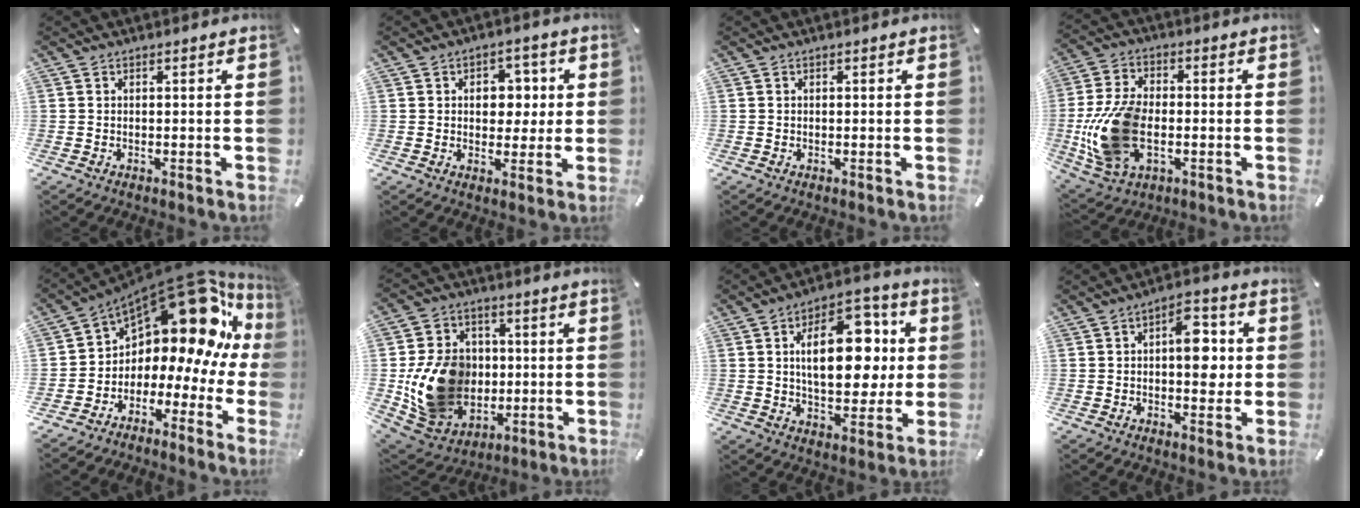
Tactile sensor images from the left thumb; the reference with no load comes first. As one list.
[{"total": 7.2, "force": [0.9, 5.7, 4.3], "torque": [-0.048, -0.002, 0.007]}, {"total": 0.0}, {"total": 16.9, "force": [-3.2, 10.9, 12.5], "torque": [-0.276, 0.002, -0.056]}, {"total": 16.1, "force": [9.3, 8.1, 10.3], "torque": [-0.149, -0.087, 0.152]}, {"total": 17.4, "force": [-1.4, 14.9, 9.0], "torque": [-0.163, 0.009, -0.015]}, {"total": 18.8, "force": [3.1, 11.2, 14.7], "torque": [-0.211, 0.003, 0.051]}, {"total": 10.1, "force": [0.5, 5.7, 8.3], "torque": [-0.093, -0.001, 0.002]}]